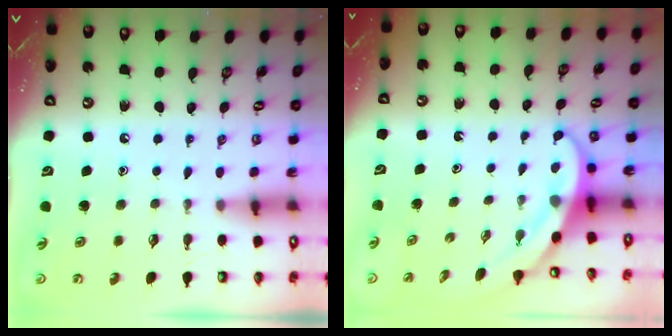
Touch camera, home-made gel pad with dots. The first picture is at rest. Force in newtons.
{"total": 3.6, "press": 3.6, "slide": 0.2}